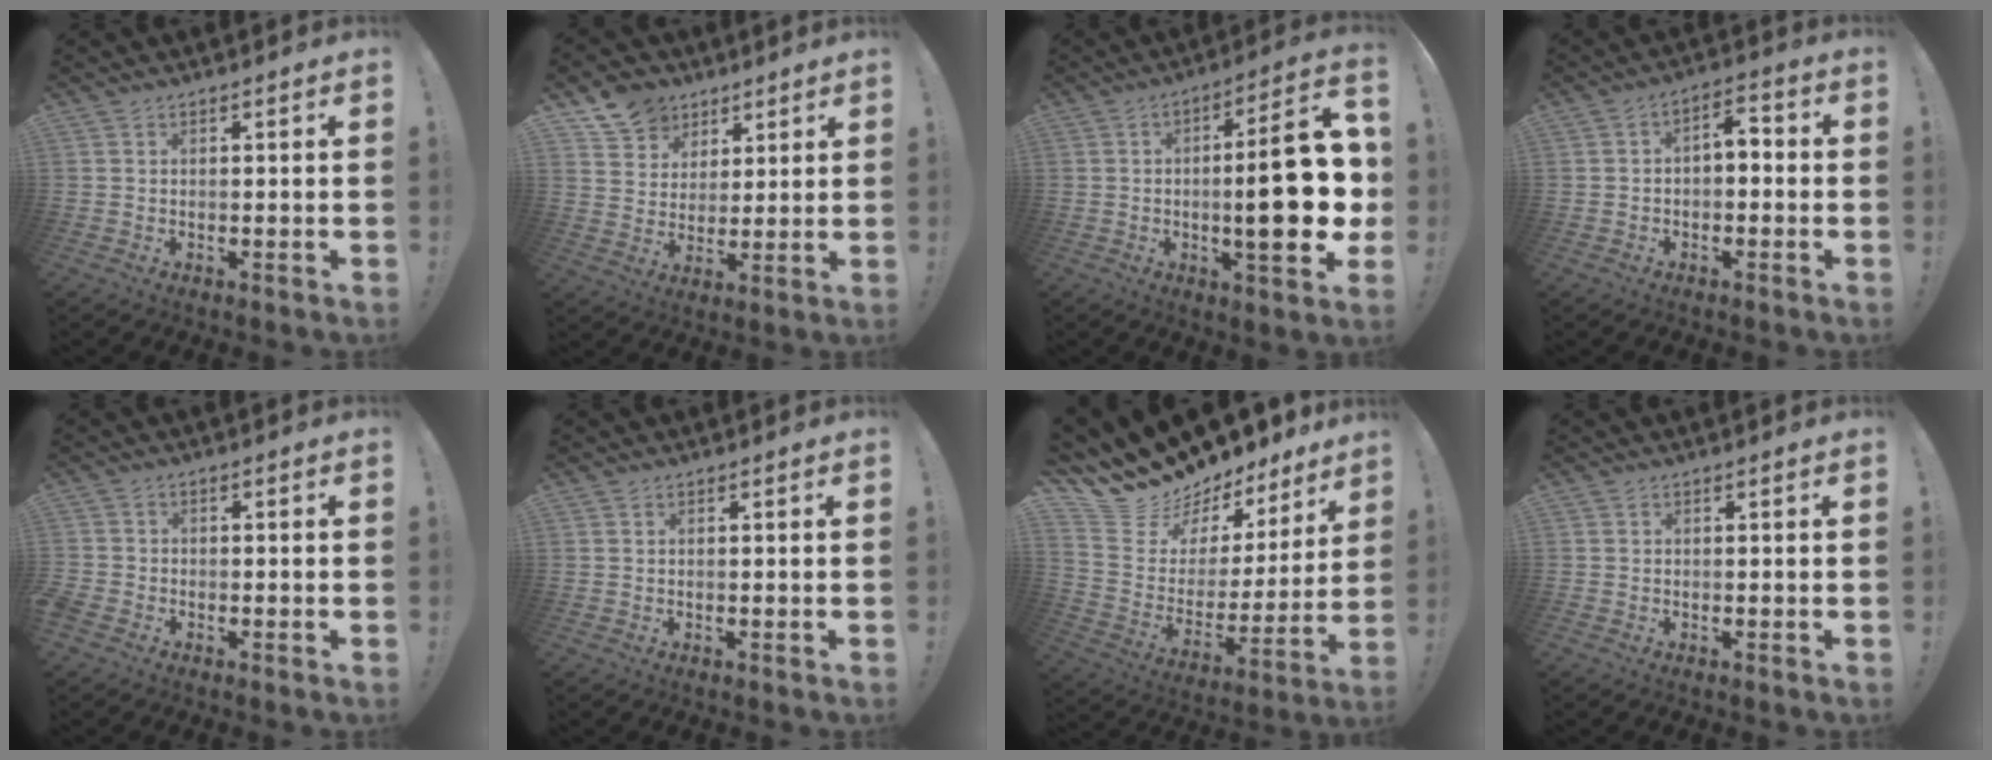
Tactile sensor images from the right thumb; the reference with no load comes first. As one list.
[{"total": 10.9, "force": [7.0, 8.1, 2.2], "torque": [-0.034, -0.048, 0.139]}, {"total": 21.1, "force": [-1.8, 5.0, 20.4], "torque": [-0.286, -0.003, -0.027]}, {"total": 4.7, "force": [-1.8, 2.9, 3.2], "torque": [-0.044, 0.010, -0.036]}, {"total": 2.5, "force": [-1.9, 1.2, 1.0], "torque": [-0.025, 0.007, -0.035]}, {"total": 0.0}, {"total": 14.2, "force": [12.9, 5.6, 1.9], "torque": [-0.054, -0.117, 0.242]}, {"total": 0.0}]